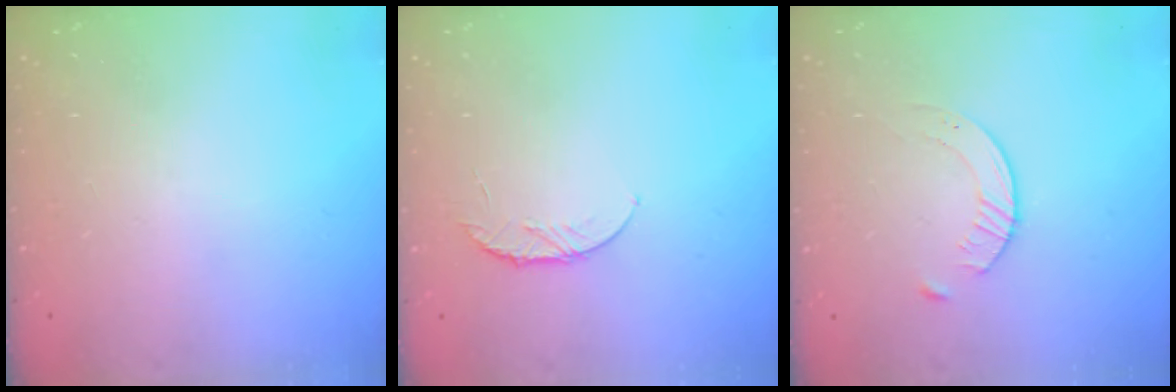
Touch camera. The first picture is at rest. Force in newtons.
{"total": 5.7, "press": 5.7, "slide": 0.7}
{"total": 3.5, "press": 3.5, "slide": 0.4}